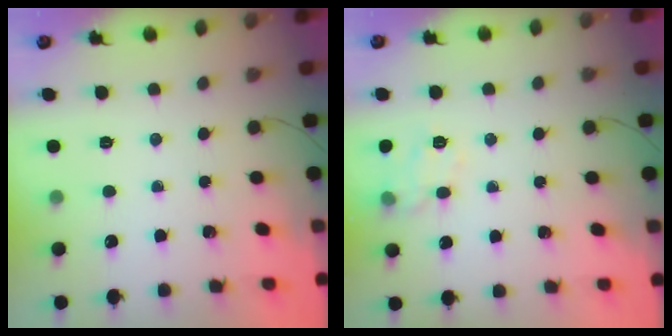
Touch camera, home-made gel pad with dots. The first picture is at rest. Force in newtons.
{"total": 9.6, "press": 9.6, "slide": 0.4}